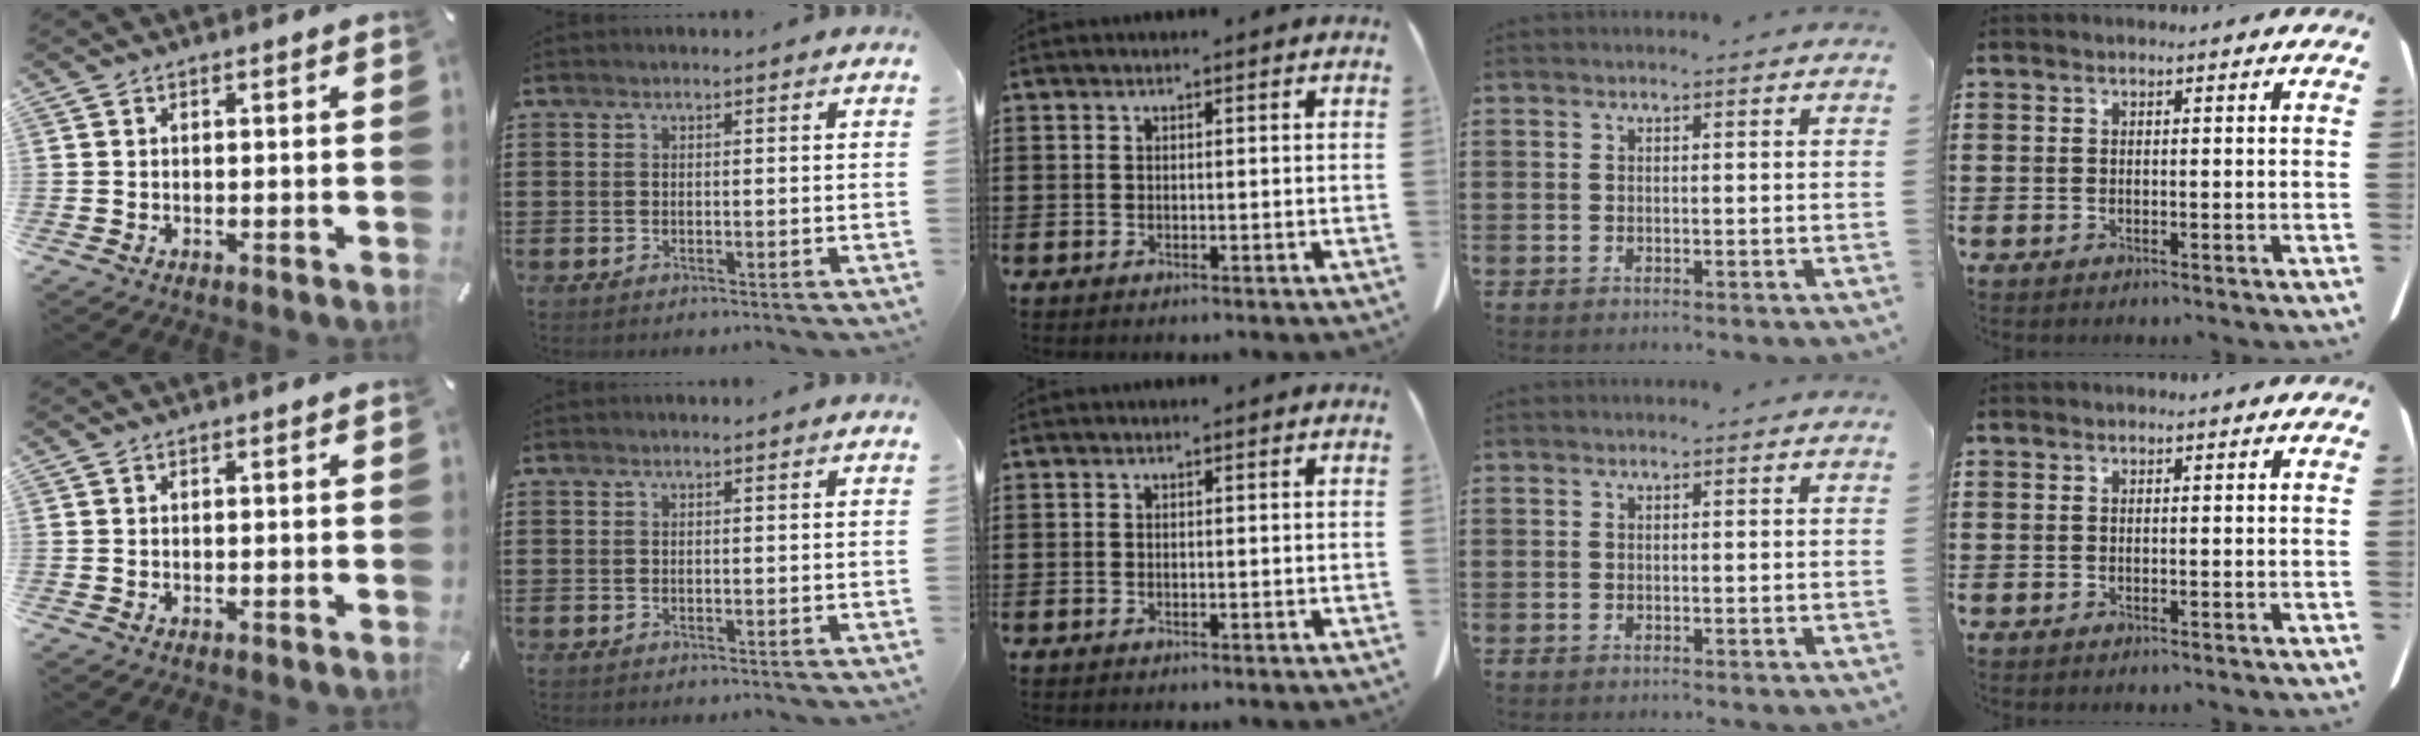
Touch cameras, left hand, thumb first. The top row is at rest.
{}